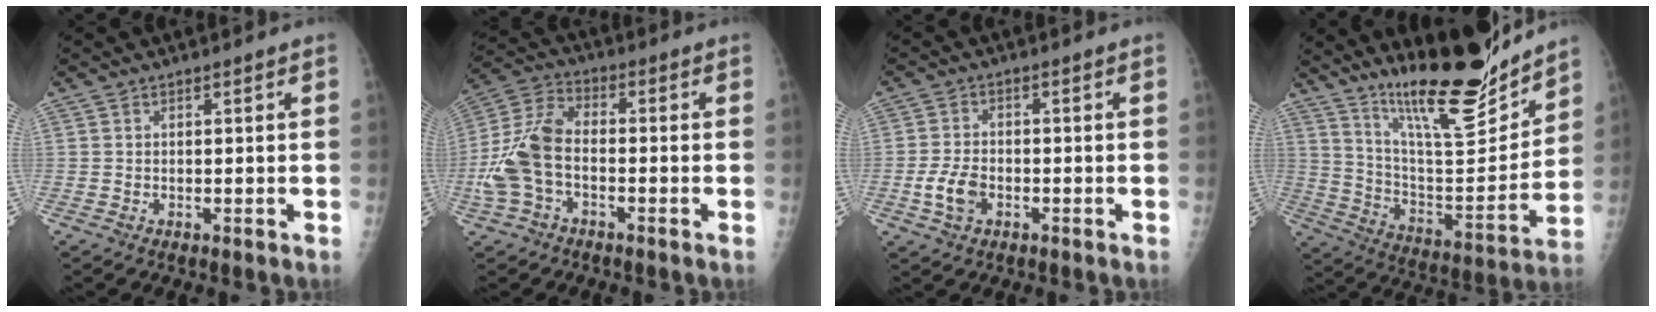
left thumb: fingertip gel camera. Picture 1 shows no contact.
{"total": 10.7, "force": [-2.7, 6.5, 8.1], "torque": [-0.176, 0.031, -0.059]}
{"total": 4.8, "force": [-1.7, 3.1, 3.2], "torque": [-0.061, 0.006, -0.033]}
{"total": 20.6, "force": [16.7, 4.0, 11.4], "torque": [-0.146, -0.115, 0.284]}